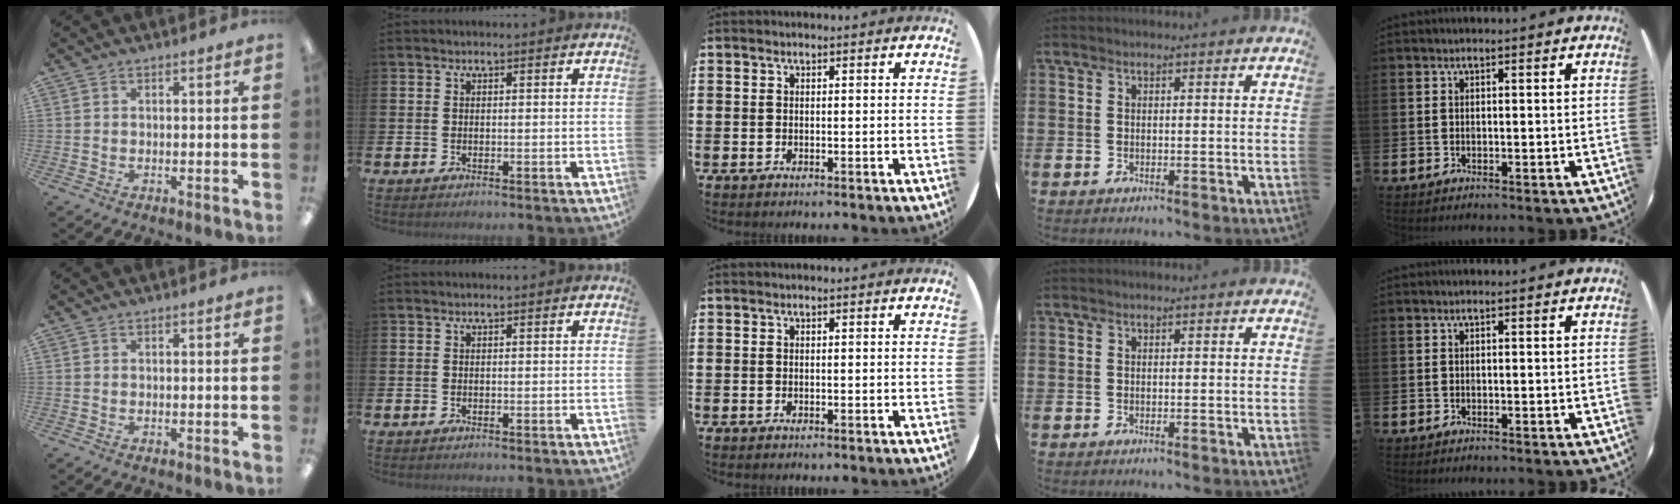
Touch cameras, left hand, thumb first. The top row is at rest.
{}